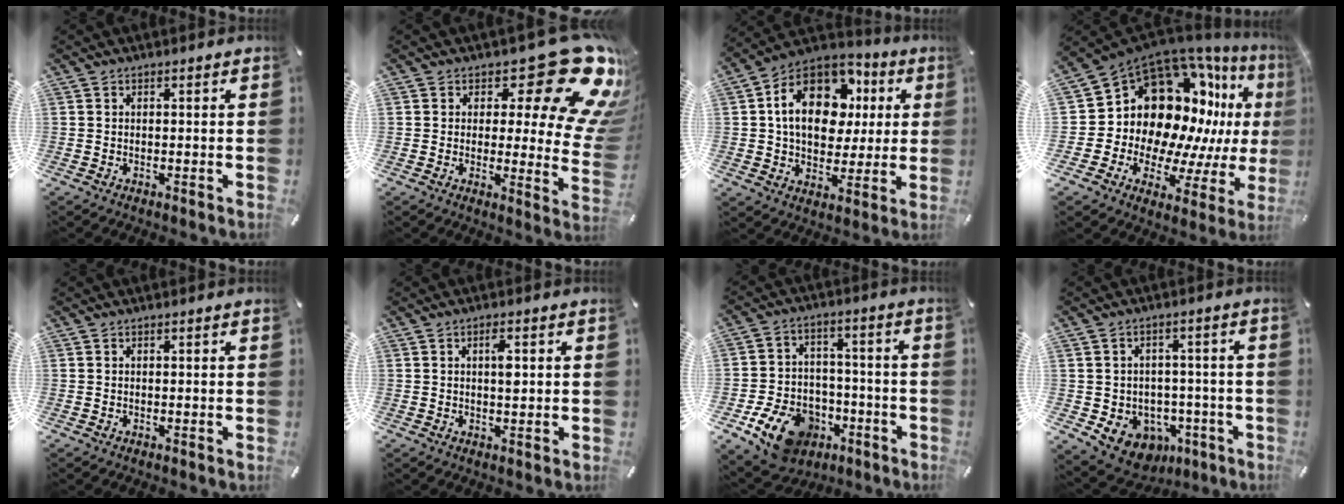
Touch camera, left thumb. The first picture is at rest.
{"total": 23.6, "force": [11.1, 9.5, 18.5], "torque": [-0.220, -0.076, 0.182]}
{"total": 17.4, "force": [4.5, 12.9, 10.8], "torque": [-0.191, -0.010, 0.085]}
{"total": 18.9, "force": [6.1, 14.3, 10.6], "torque": [-0.170, -0.103, 0.137]}
{"total": 0.0}
{"total": 3.3, "force": [0.7, 1.3, 2.9], "torque": [-0.046, 0.001, 0.005]}
{"total": 14.3, "force": [-7.5, 10.1, 6.8], "torque": [-0.102, 0.059, -0.122]}
{"total": 7.9, "force": [-2.6, 7.1, 2.3], "torque": [-0.037, 0.010, -0.034]}